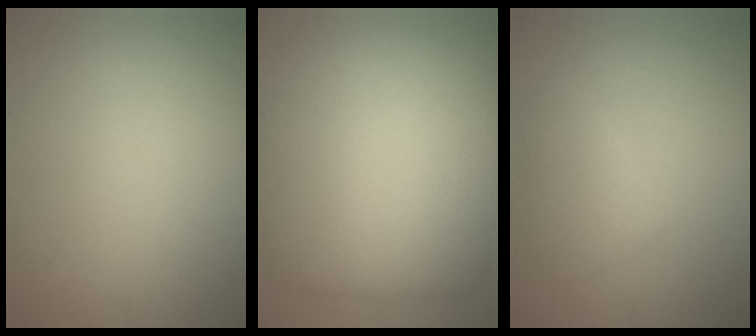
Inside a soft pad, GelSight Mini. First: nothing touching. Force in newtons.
{"total": 14.0, "press": 14.0, "slide": 0.4}
{"total": 2.4, "press": 2.4, "slide": 0.1}